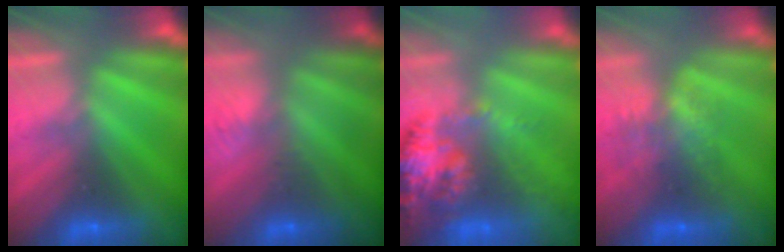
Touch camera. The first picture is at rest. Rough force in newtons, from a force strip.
{"total": 2.8}
{"total": 8.0}
{"total": 5.8}